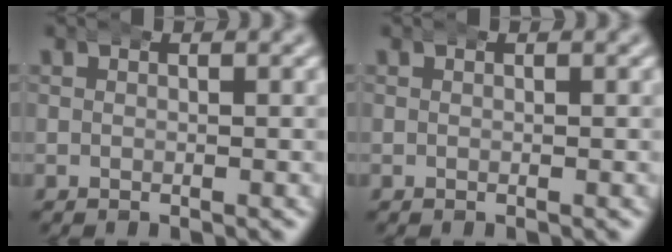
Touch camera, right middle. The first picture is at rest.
{"total": 0.0}